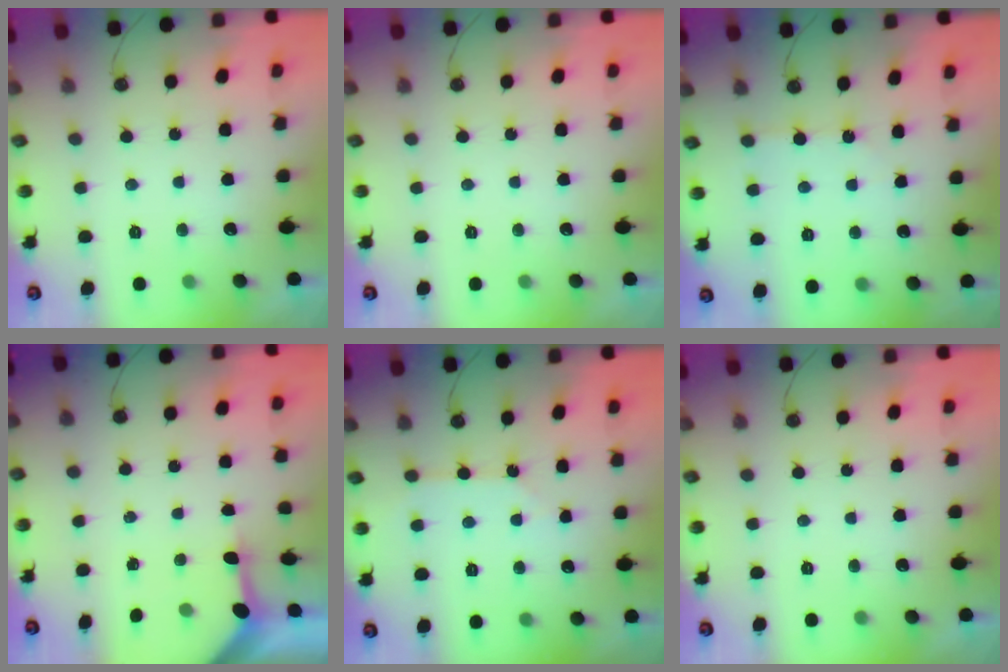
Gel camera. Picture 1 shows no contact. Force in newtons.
{"total": 0.0}
{"total": 2.7, "press": 2.7, "slide": 0.4}
{"total": 3.4, "press": 3.4, "slide": 0.4}
{"total": 3.0, "press": 3.0, "slide": 0.4}
{"total": 0.0}